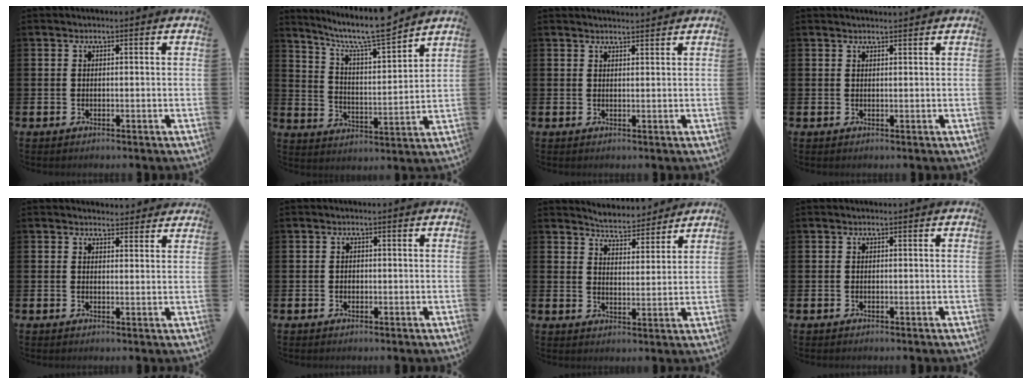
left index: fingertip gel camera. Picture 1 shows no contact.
{"total": 8.7, "force": [7.9, 0.8, 3.5], "torque": [-0.094, -0.059, 0.135]}
{"total": 1.7, "force": [1.7, 0.0, 0.0], "torque": [0.008, -0.012, 0.028]}
{"total": 1.0, "force": [1.0, 0.0, 0.1], "torque": [0.008, -0.005, 0.016]}
{"total": 2.7, "force": [2.6, 0.6, -0.2], "torque": [0.009, -0.015, 0.045]}
{"total": 0.7, "force": [-0.1, 0.6, 0.2], "torque": [-0.001, 0.004, -0.004]}
{"total": 4.9, "force": [4.9, 0.6, -0.3], "torque": [-0.009, -0.036, 0.086]}
{"total": 0.0}